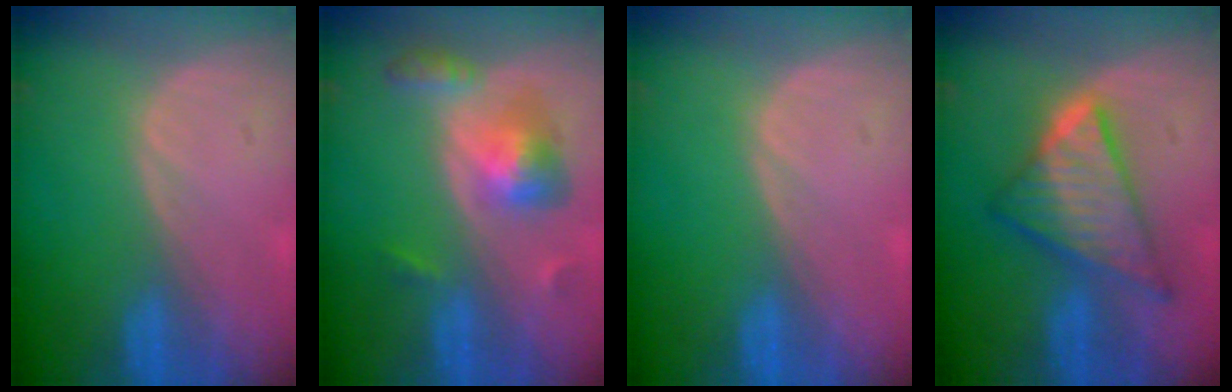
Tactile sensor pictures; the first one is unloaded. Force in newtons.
{"total": 6.4, "press": 5.9, "slide": 2.5}
{"total": 0.0}
{"total": 9.1, "press": 9.1, "slide": 0.6}